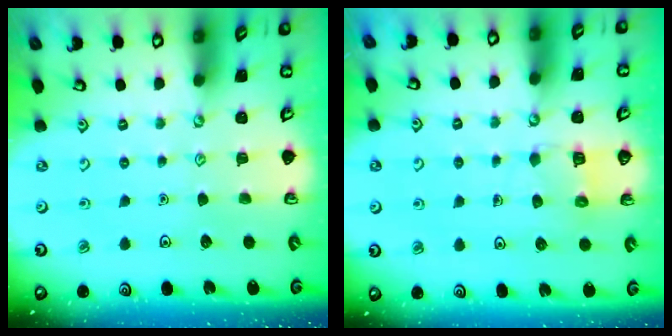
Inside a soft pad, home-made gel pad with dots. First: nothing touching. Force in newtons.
{"total": 4.9, "press": 4.9, "slide": 0.4}